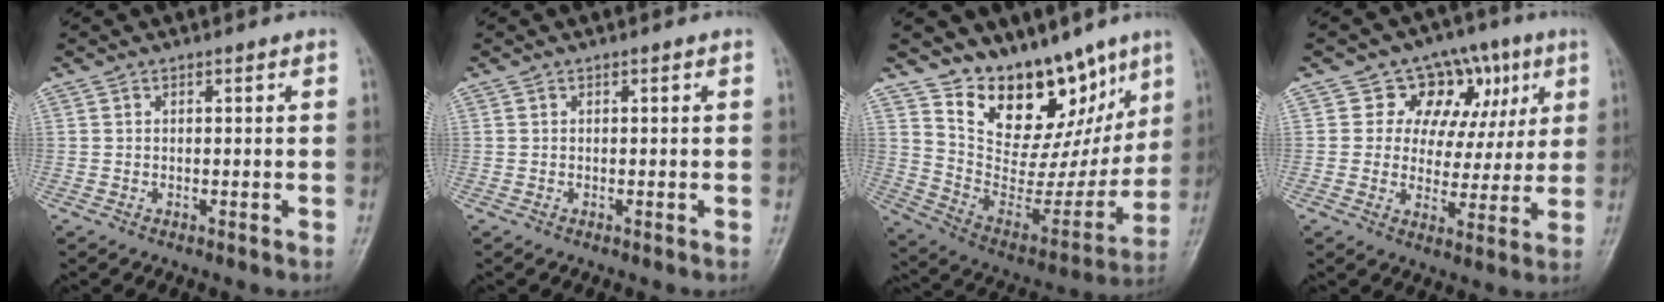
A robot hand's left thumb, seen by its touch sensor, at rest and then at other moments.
{"total": 0.0}
{"total": 20.3, "force": [13.5, 11.3, 10.0], "torque": [-0.075, -0.078, 0.232]}
{"total": 12.1, "force": [4.7, 9.5, 5.7], "torque": [-0.019, -0.004, 0.067]}